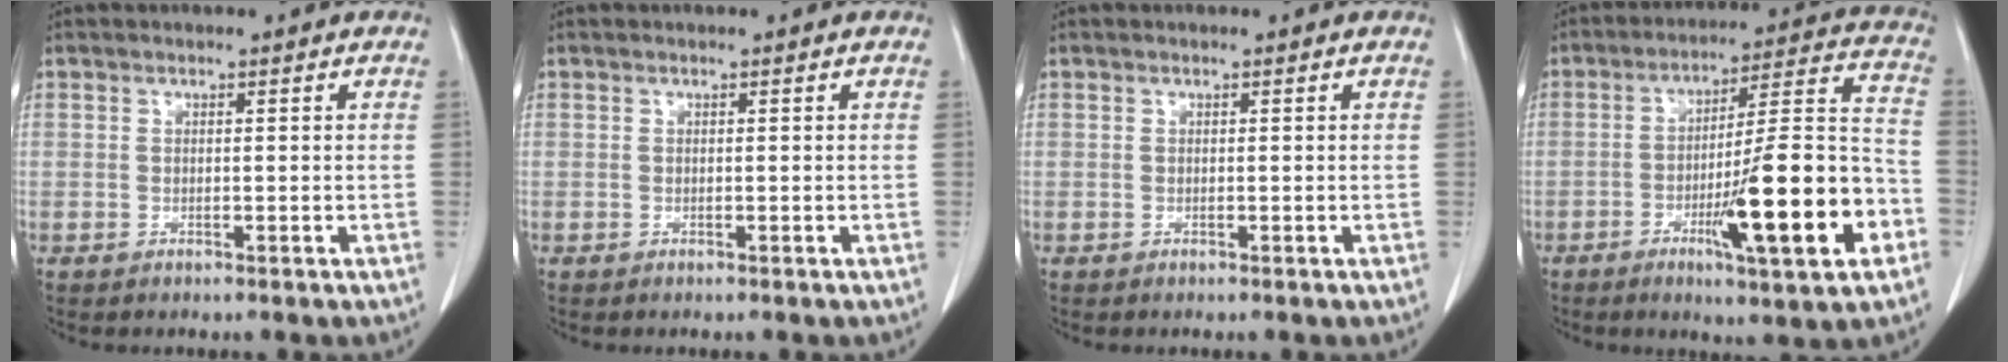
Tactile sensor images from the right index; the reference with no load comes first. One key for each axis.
{"total": 0.0}
{"total": 0.0}
{"total": 18.7, "fx": -6.7, "fy": 1.3, "fz": 17.4, "tx": -0.253, "ty": 0.001, "tz": -0.097}